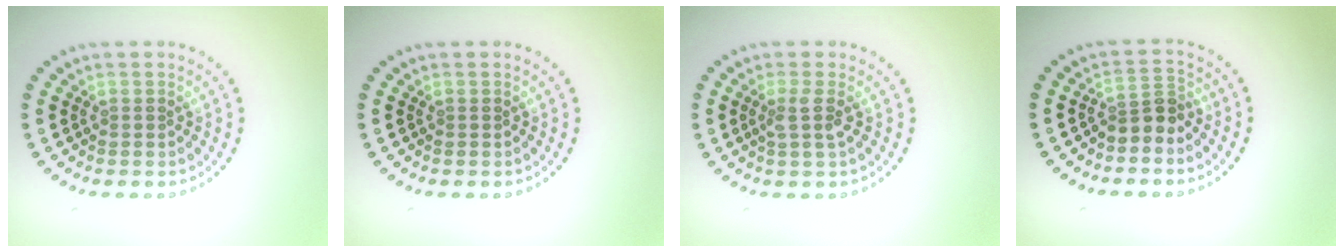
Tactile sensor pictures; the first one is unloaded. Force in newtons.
{"total": 0.0}
{"total": 1.7, "press": 1.3, "slide": 1.1}
{"total": 2.4, "press": 1.8, "slide": 1.6}